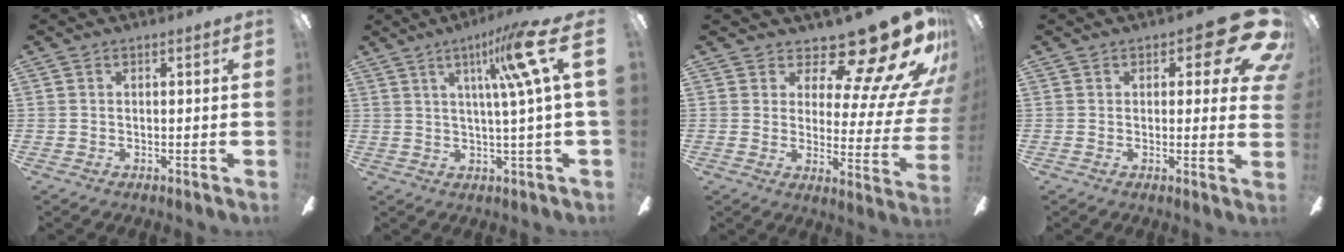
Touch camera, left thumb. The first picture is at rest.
{"total": 14.4, "force": [5.4, 0.9, 13.4], "torque": [-0.211, -0.015, 0.068]}
{"total": 18.2, "force": [13.6, 5.4, 10.9], "torque": [-0.157, -0.109, 0.223]}
{"total": 12.2, "force": [6.1, 5.1, 9.3], "torque": [-0.103, -0.039, 0.103]}